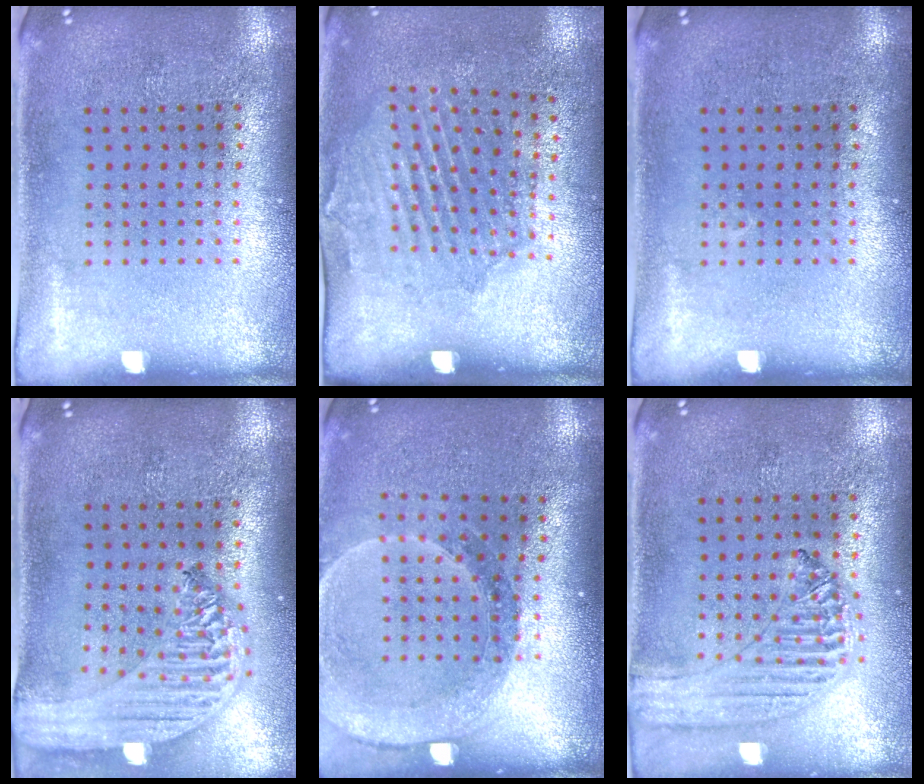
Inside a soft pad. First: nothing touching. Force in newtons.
{"total": 1.8, "press": 1.3, "slide": 1.2}
{"total": 0.0}
{"total": 2.4, "press": 2.1, "slide": 1.3}
{"total": 1.6, "press": 1.6, "slide": 0.1}
{"total": 1.2, "press": 1.2, "slide": 0.1}